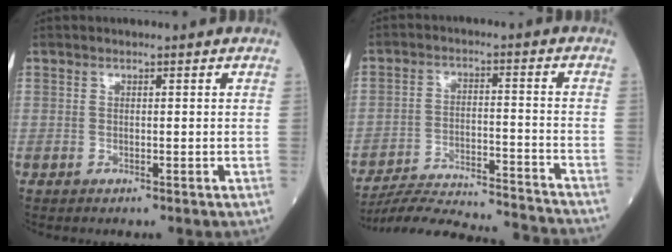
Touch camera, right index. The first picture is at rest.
{"total": 18.9, "force": [-18.3, 0.1, 4.7], "torque": [-0.088, -0.012, -0.267]}